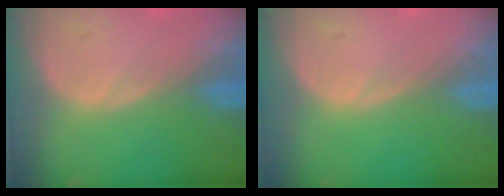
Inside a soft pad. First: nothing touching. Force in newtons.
{"total": 0.0}